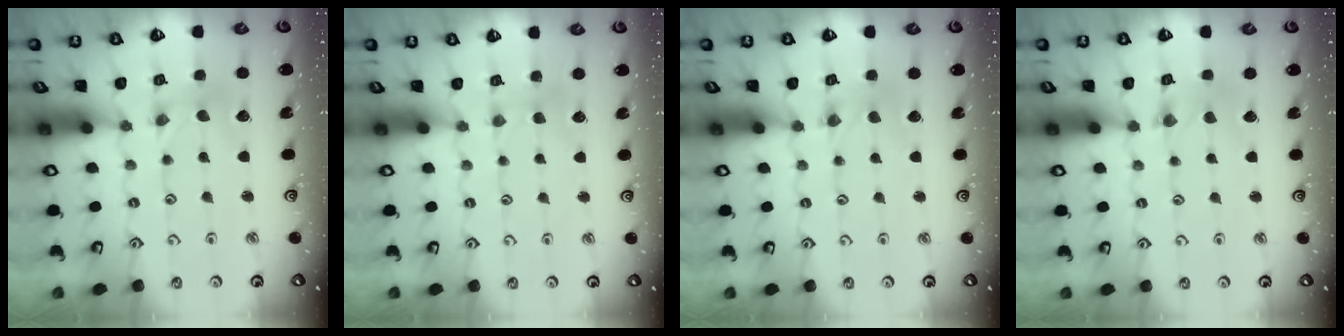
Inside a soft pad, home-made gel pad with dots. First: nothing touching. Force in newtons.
{"total": 2.3, "press": 2.3, "slide": 0.3}
{"total": 0.0}
{"total": 1.2, "press": 1.2, "slide": 0.3}